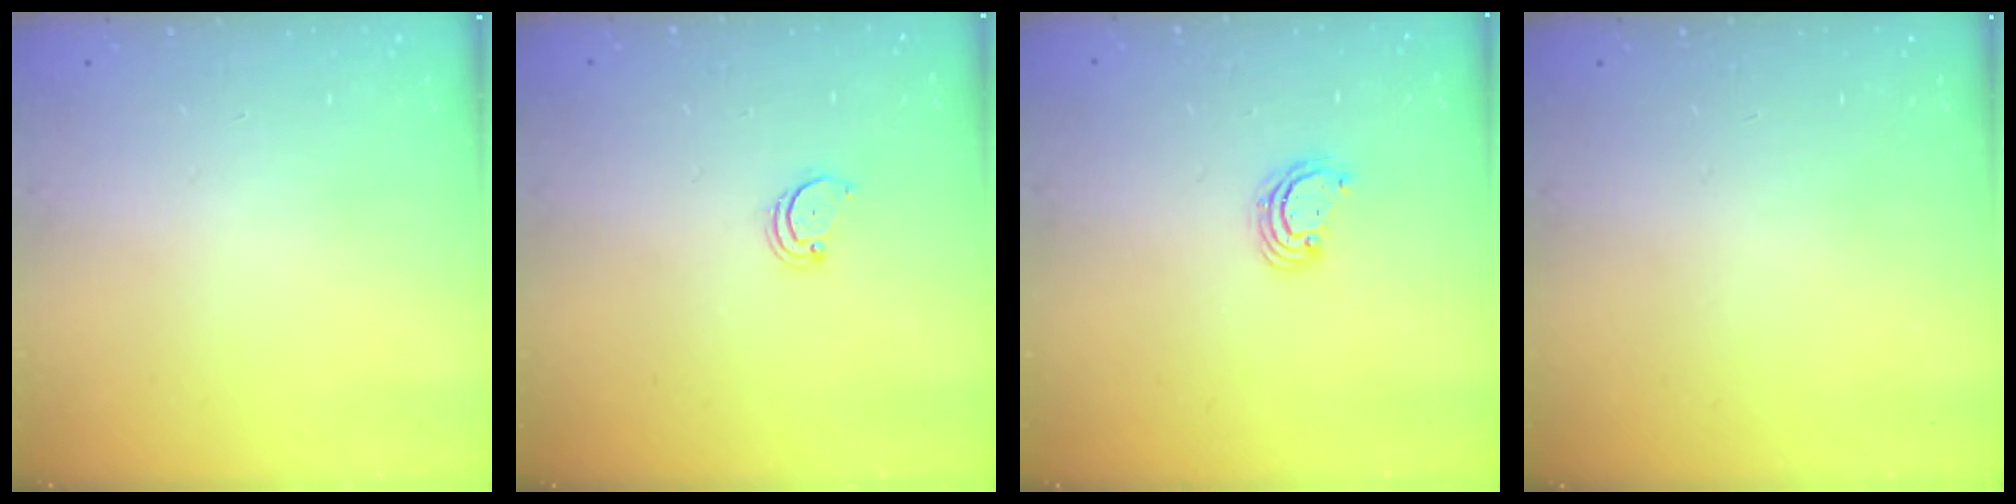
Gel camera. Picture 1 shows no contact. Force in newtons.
{"total": 2.4, "press": 2.3, "slide": 0.5}
{"total": 3.3, "press": 3.3, "slide": 0.4}
{"total": 0.0}